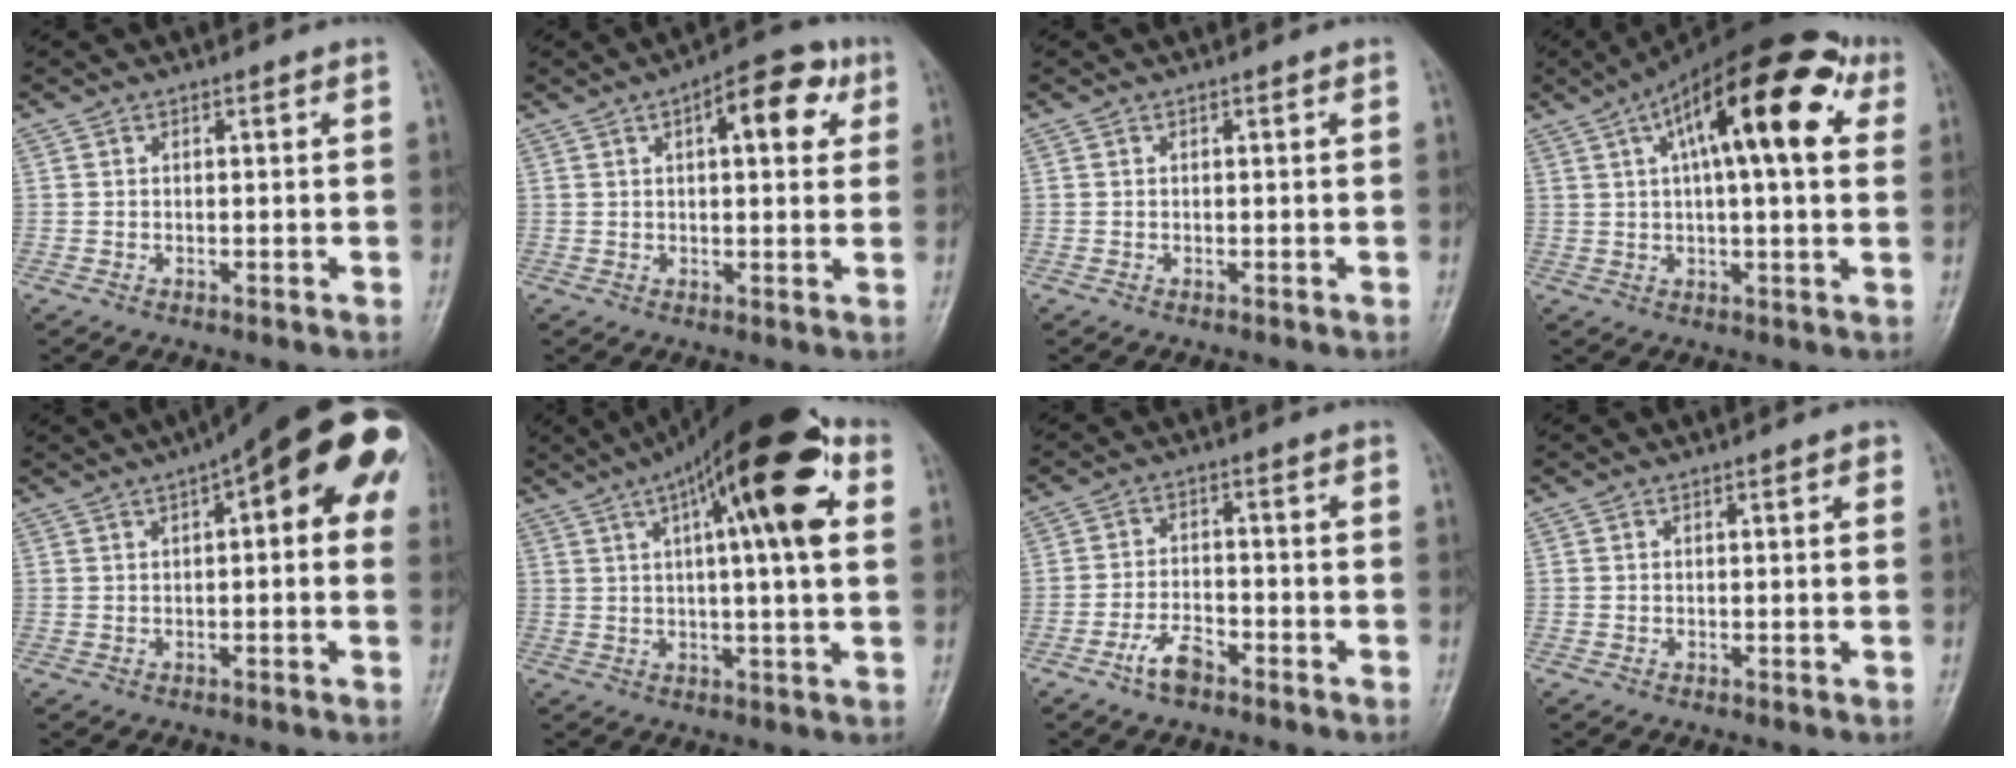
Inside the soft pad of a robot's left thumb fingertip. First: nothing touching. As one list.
[{"total": 10.1, "force": [3.7, 4.3, 8.4], "torque": [-0.087, 0.009, 0.042]}, {"total": 0.0}, {"total": 20.3, "force": [7.2, 7.0, 17.6], "torque": [-0.260, 0.030, 0.102]}, {"total": 18.2, "force": [6.6, 6.1, 15.8], "torque": [-0.201, 0.022, 0.076]}, {"total": 20.2, "force": [7.0, 5.1, 18.3], "torque": [-0.268, 0.018, 0.095]}, {"total": 5.1, "force": [-3.4, 2.1, 3.1], "torque": [-0.059, 0.023, -0.064]}, {"total": 1.1, "force": [0.3, 0.3, 0.9], "torque": [-0.012, 0.003, 0.002]}]